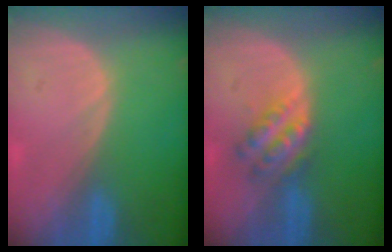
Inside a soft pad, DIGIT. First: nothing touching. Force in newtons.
{"total": 5.5, "press": 5.0, "slide": 2.4}